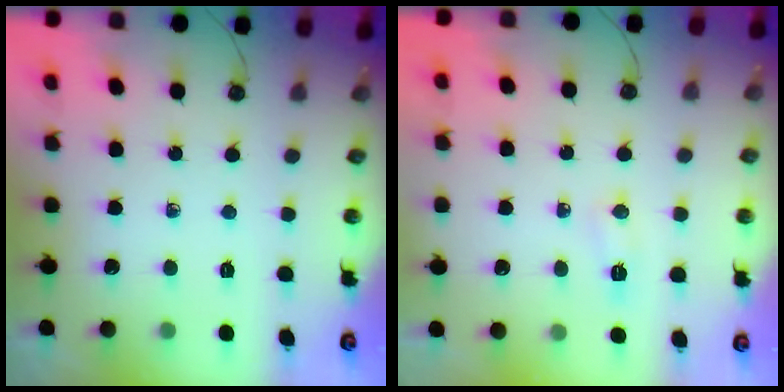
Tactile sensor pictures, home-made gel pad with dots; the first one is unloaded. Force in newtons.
{"total": 5.7, "press": 5.7, "slide": 0.8}